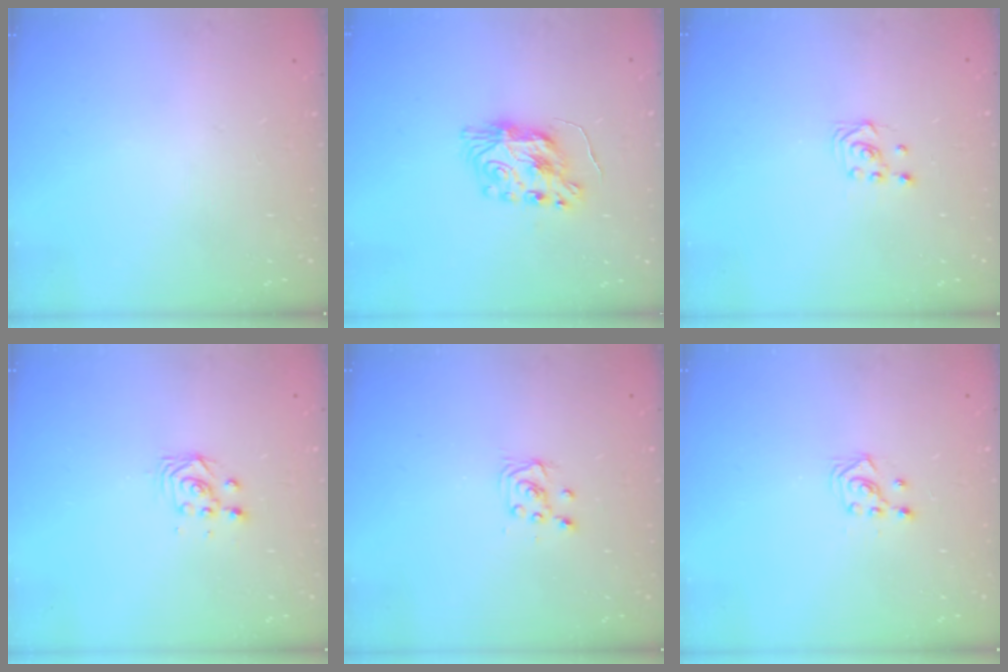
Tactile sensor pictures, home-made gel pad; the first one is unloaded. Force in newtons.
{"total": 8.6, "press": 8.6, "slide": 0.5}
{"total": 2.9, "press": 2.6, "slide": 1.4}
{"total": 2.9, "press": 2.9, "slide": 0.4}
{"total": 3.8, "press": 3.8, "slide": 0.3}
{"total": 3.0, "press": 2.8, "slide": 1.0}